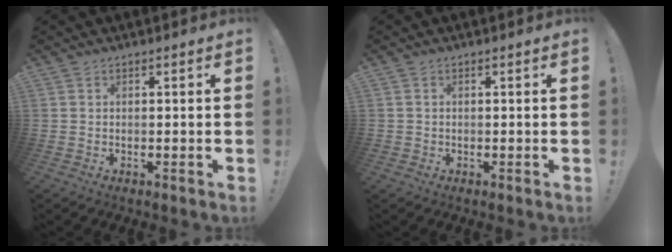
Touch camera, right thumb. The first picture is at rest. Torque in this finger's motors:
{"motor_torque": [-0.08, 0.08, -0.06, 0.15, 0.11]}